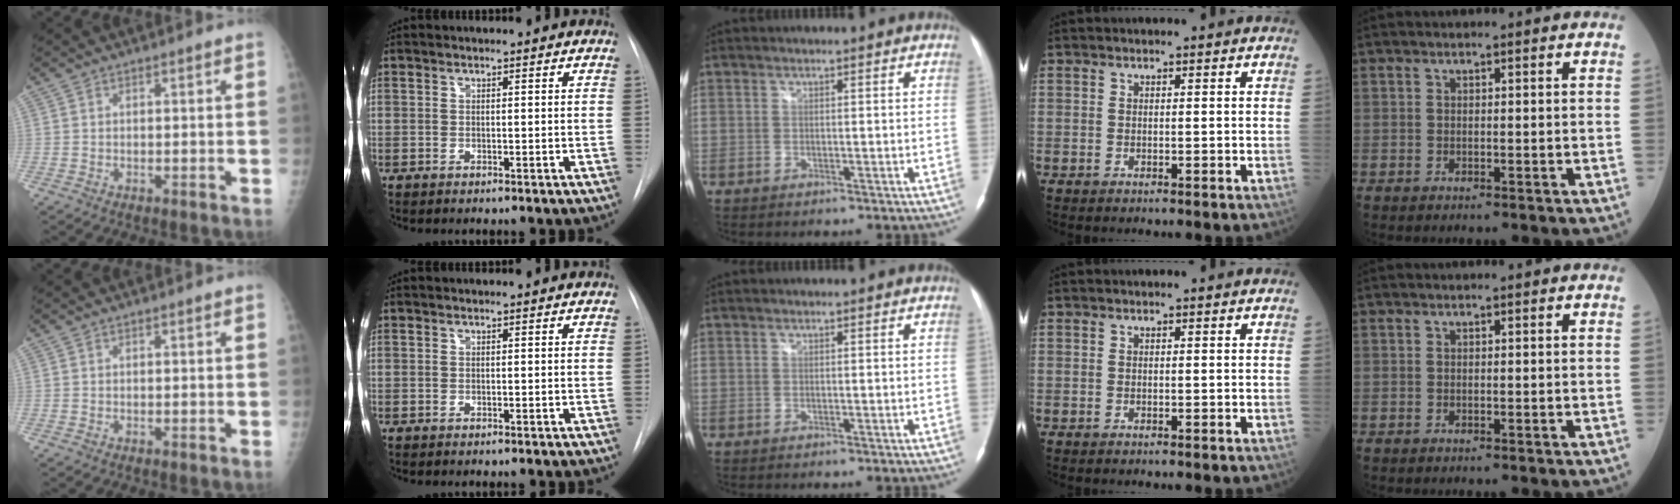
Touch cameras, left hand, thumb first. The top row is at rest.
{}